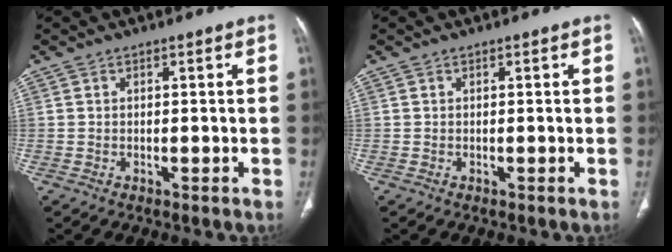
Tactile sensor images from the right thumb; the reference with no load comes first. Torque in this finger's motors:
{"motor_torque": [0.06, 0.06, -0.01, -0.01, 0.00]}